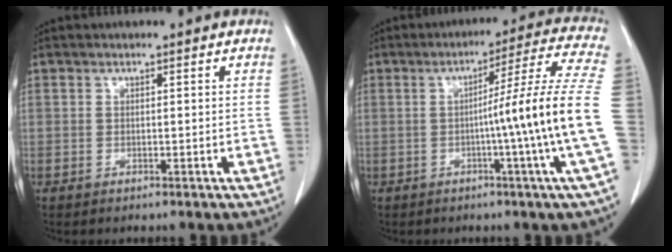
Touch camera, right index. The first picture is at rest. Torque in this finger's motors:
{"motor_torque": [1.27, -0.10, 0.45, 0.15]}